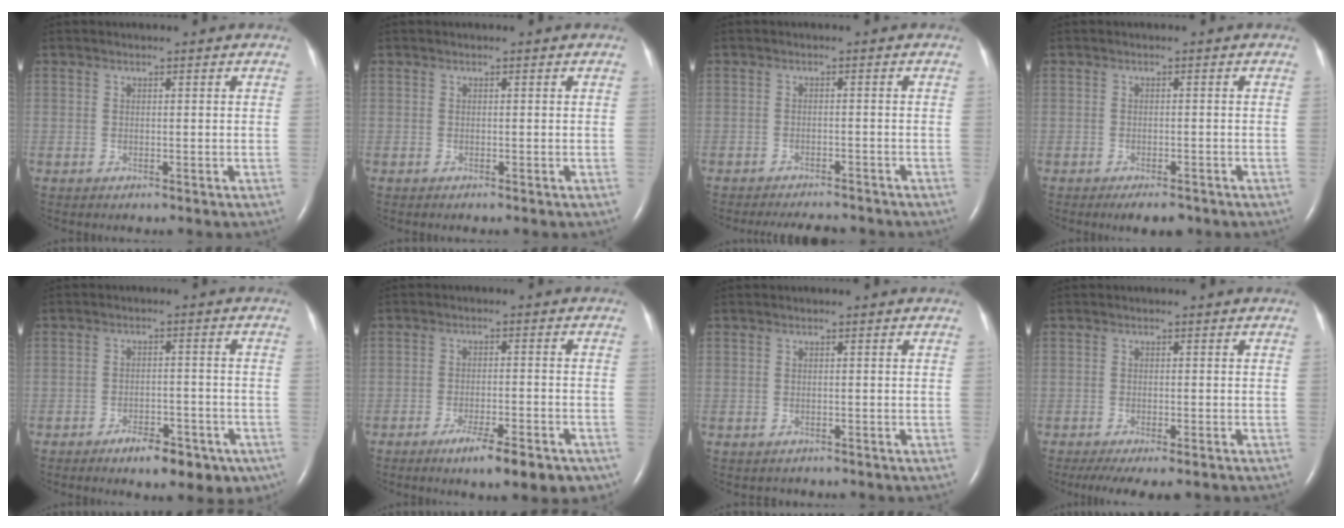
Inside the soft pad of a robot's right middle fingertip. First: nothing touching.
{"total": 0.0}
{"total": 8.2, "force": [-7.6, 1.4, 2.7], "torque": [-0.036, -0.009, -0.097]}
{"total": 3.3, "force": [-2.5, 1.0, 1.9], "torque": [-0.021, -0.004, -0.033]}
{"total": 8.1, "force": [-5.4, 3.2, 5.1], "torque": [-0.060, 0.004, -0.077]}
{"total": 9.2, "force": [-6.3, 1.7, 6.5], "torque": [-0.082, -0.010, -0.089]}
{"total": 0.5, "force": [-0.4, 0.2, 0.1], "torque": [-0.009, -0.001, -0.006]}
{"total": 8.8, "force": [-6.9, 1.6, 5.2], "torque": [-0.069, -0.014, -0.099]}